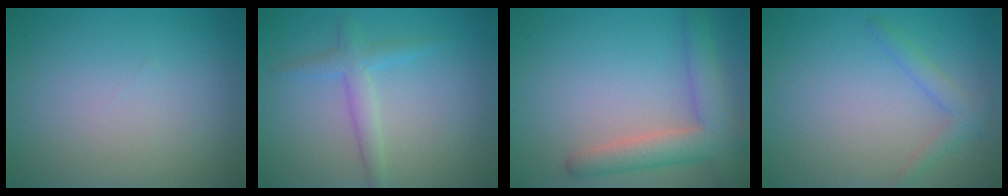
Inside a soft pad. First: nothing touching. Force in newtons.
{"total": 2.3, "press": 2.3, "slide": 0.1}
{"total": 4.7, "press": 4.6, "slide": 0.5}
{"total": 1.6, "press": 1.6, "slide": 0.1}